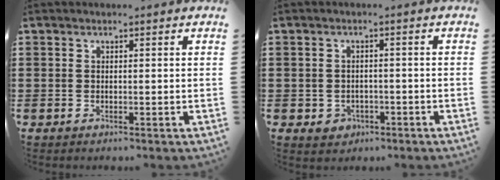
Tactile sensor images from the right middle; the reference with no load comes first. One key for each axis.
{"total": 1.8, "fx": -1.0, "fy": 1.4, "fz": 0.4, "tx": -0.014, "ty": 0.002, "tz": -0.024}